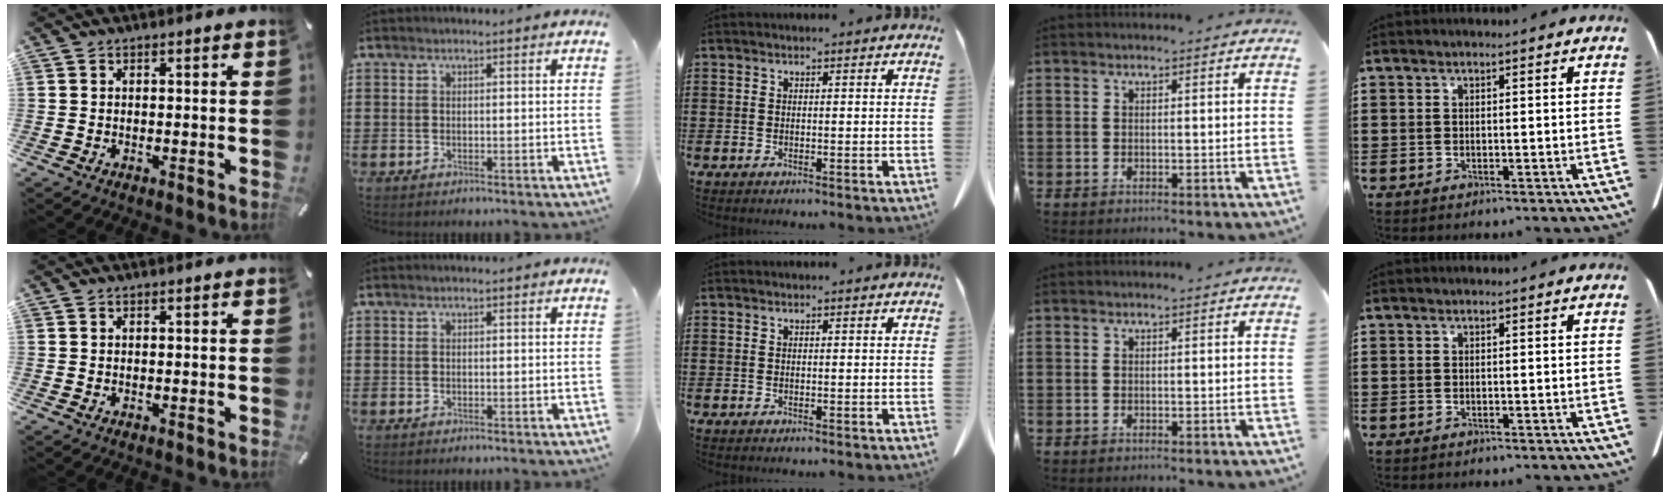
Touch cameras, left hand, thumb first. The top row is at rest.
{}